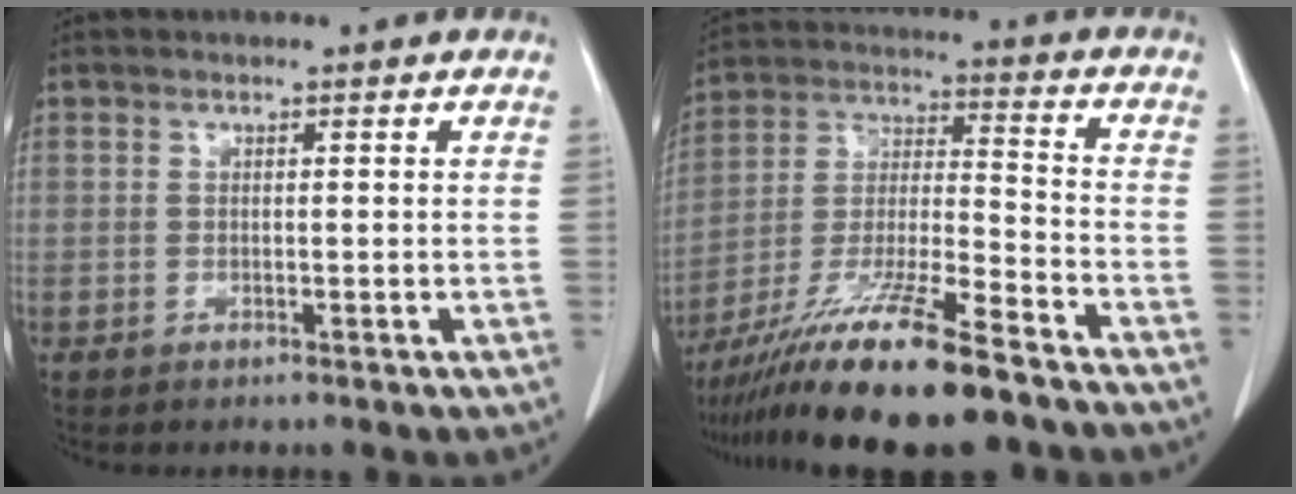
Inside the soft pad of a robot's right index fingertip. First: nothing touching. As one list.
[{"total": 17.9, "force": [-13.4, 1.0, 11.8], "torque": [-0.238, -0.034, -0.242]}]